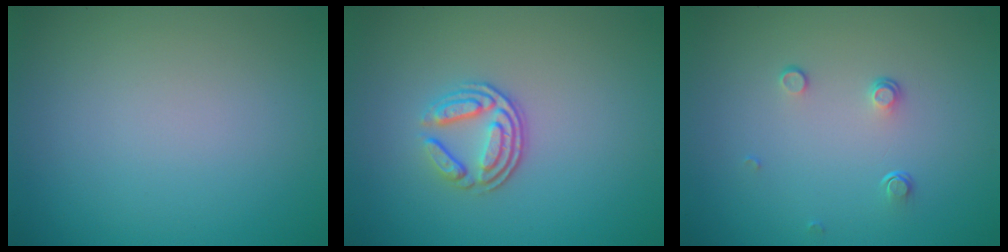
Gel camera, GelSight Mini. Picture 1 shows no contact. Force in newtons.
{"total": 3.4, "press": 2.5, "slide": 2.3}
{"total": 1.0, "press": 0.7, "slide": 0.8}